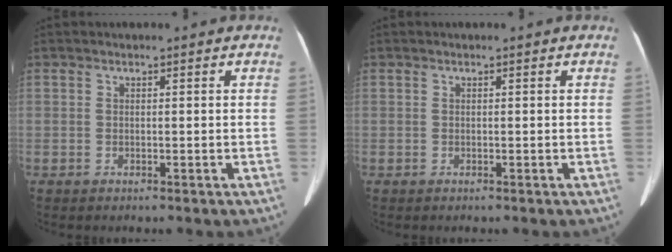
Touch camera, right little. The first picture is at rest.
{"total": 0.0}